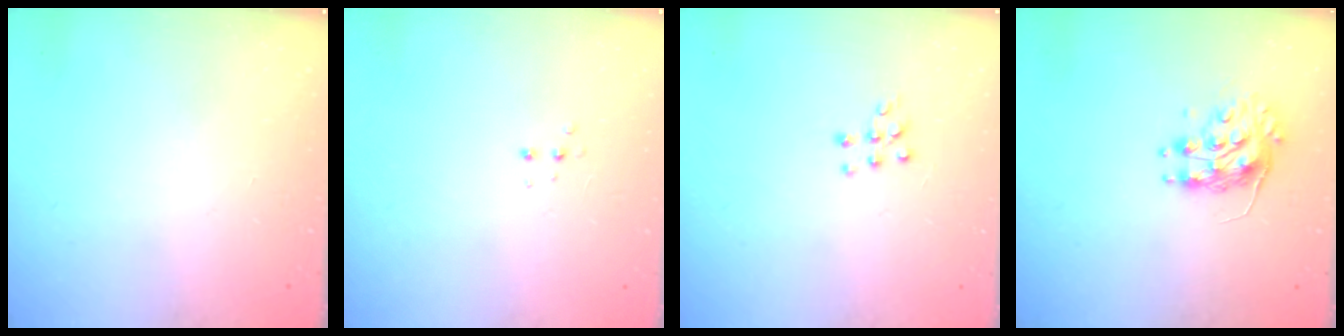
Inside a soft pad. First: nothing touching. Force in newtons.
{"total": 2.7, "press": 2.7, "slide": 0.5}
{"total": 5.6, "press": 5.6, "slide": 0.8}
{"total": 8.7, "press": 8.7, "slide": 0.8}